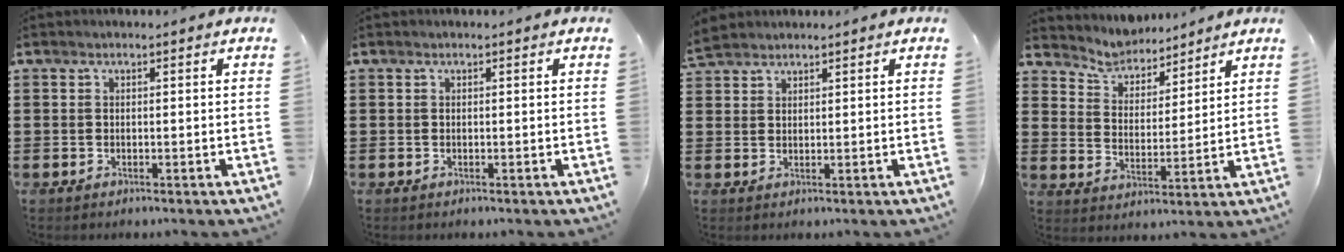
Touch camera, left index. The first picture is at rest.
{"total": 0.0}
{"total": 2.7, "force": [2.5, 0.9, 0.4], "torque": [-0.015, 0.002, 0.049]}
{"total": 5.0, "force": [4.9, 1.1, -0.2], "torque": [-0.027, -0.028, 0.084]}